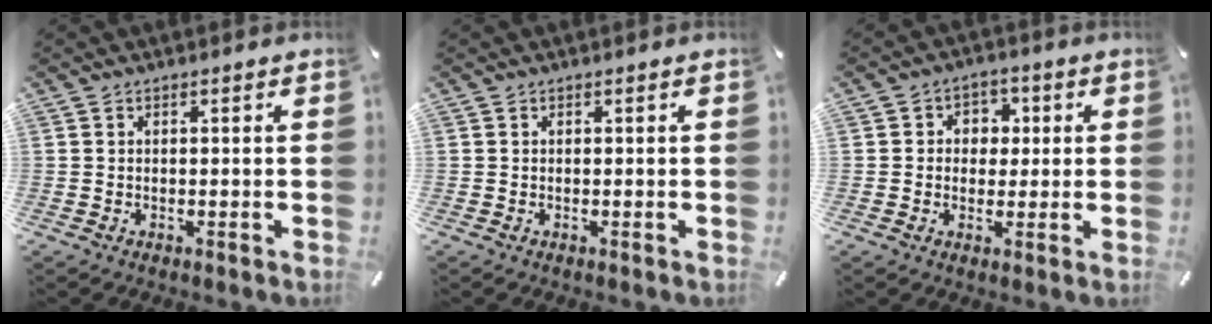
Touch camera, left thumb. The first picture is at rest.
{"total": 0.0}
{"total": 5.0, "force": [0.0, 4.7, 1.8], "torque": [-0.022, 0.009, -0.007]}